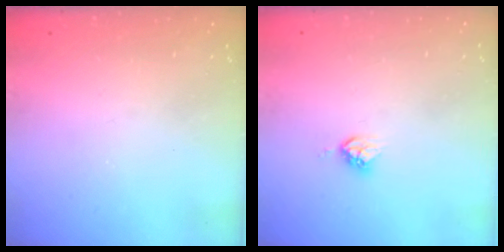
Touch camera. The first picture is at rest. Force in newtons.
{"total": 4.7, "press": 4.7, "slide": 0.1}